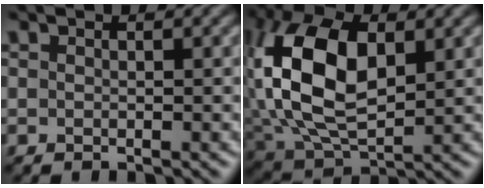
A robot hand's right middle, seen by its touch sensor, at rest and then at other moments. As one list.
[{"total": 11.9, "force": [1.6, 6.9, 9.6], "torque": [-0.215, 0.010, 0.028]}]